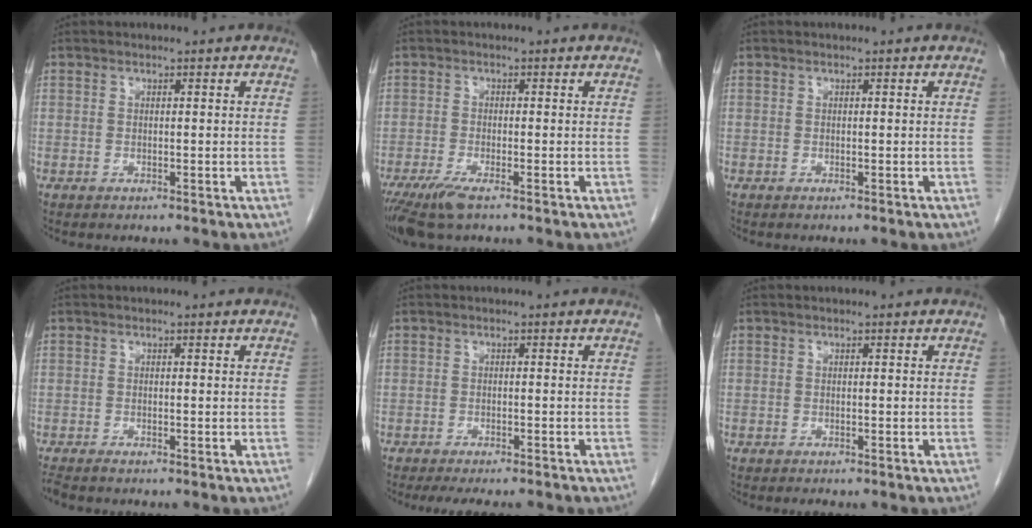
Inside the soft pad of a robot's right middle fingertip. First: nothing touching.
{"total": 5.0, "force": [-3.4, 0.8, 3.6], "torque": [-0.072, -0.015, -0.061]}
{"total": 0.0}
{"total": 1.2, "force": [-1.1, 0.1, 0.6], "torque": [-0.015, -0.005, -0.020]}
{"total": 7.8, "force": [-6.6, 2.1, 3.4], "torque": [-0.042, -0.010, -0.089]}
{"total": 0.9, "force": [-0.8, 0.3, 0.3], "torque": [-0.008, -0.002, -0.010]}